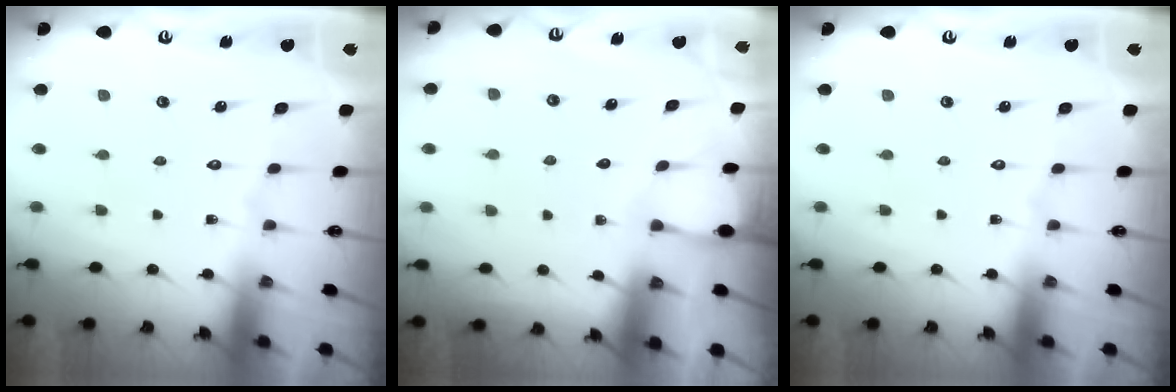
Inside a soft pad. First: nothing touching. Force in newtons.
{"total": 2.7, "press": 2.7, "slide": 0.3}
{"total": 0.0}